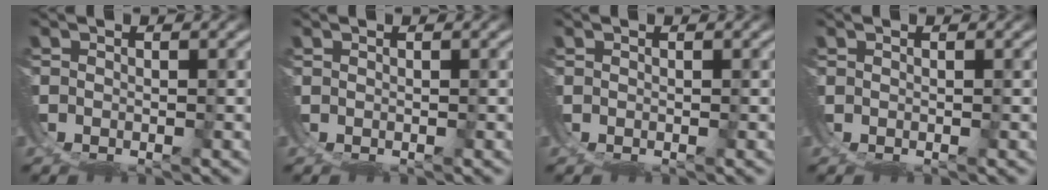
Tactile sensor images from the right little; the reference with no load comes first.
{"total": 0.0}
{"total": 0.0}
{"total": 0.0}